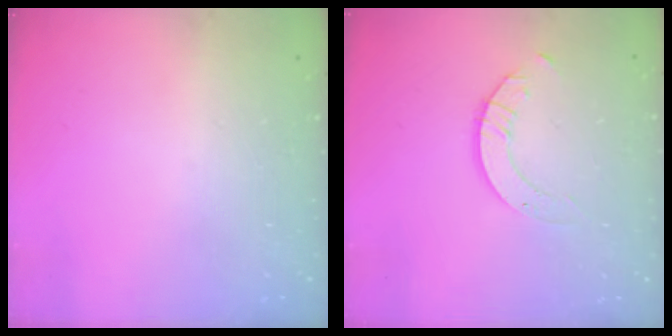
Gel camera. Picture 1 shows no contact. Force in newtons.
{"total": 2.1, "press": 2.1, "slide": 0.2}